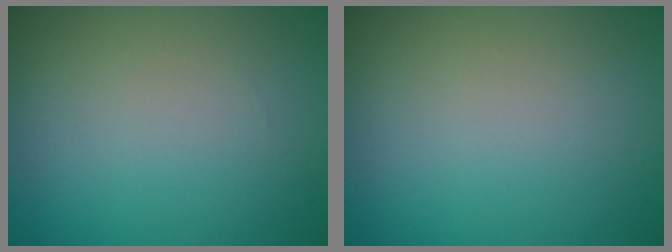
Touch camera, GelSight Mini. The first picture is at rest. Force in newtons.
{"total": 0.0}